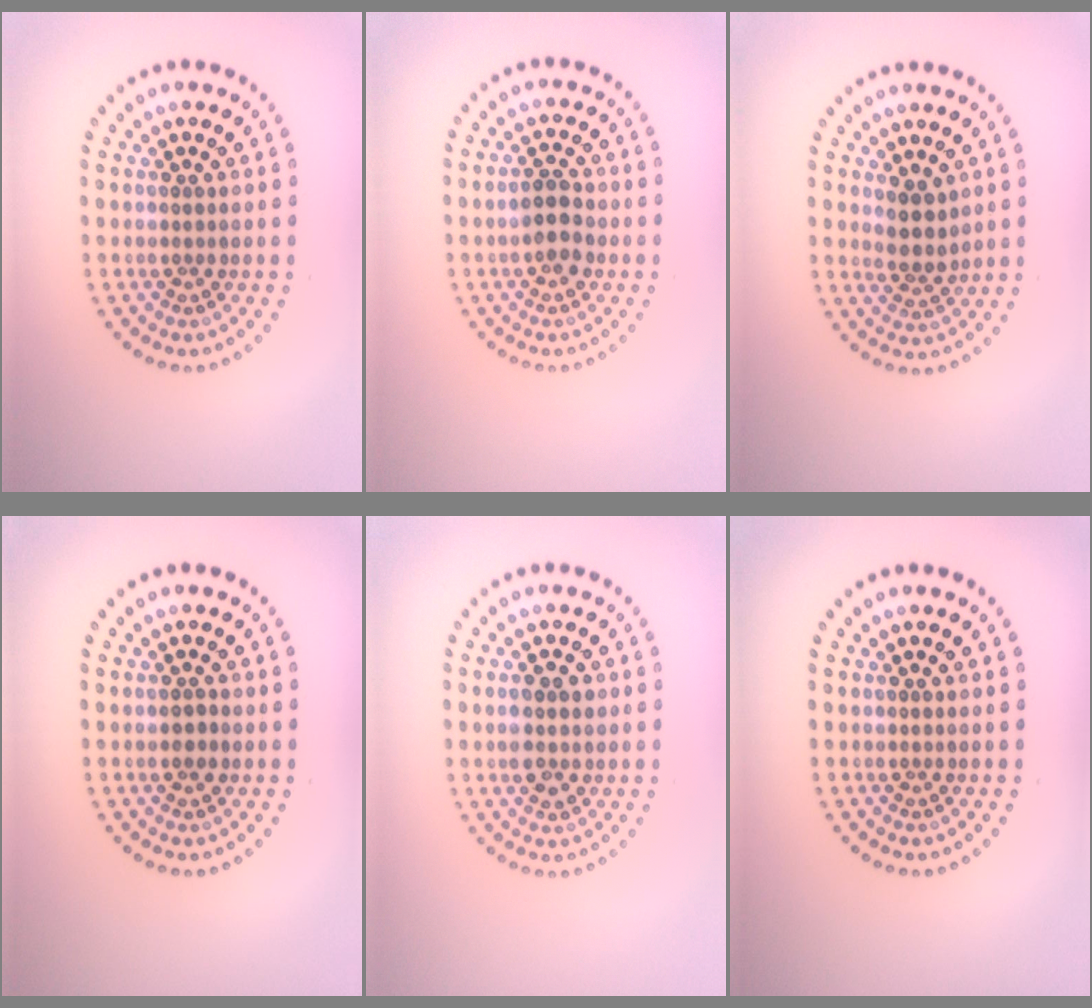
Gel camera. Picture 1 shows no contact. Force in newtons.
{"total": 2.4, "press": 2.3, "slide": 0.6}
{"total": 2.3, "press": 1.9, "slide": 1.3}
{"total": 1.2, "press": 1.2, "slide": 0.2}
{"total": 2.4, "press": 2.4, "slide": 0.2}
{"total": 0.0}